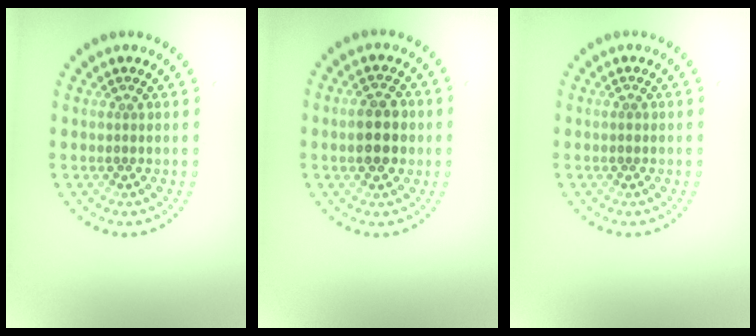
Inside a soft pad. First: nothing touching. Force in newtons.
{"total": 3.8, "press": 3.8, "slide": 0.2}
{"total": 0.5, "press": 0.5, "slide": 0.2}